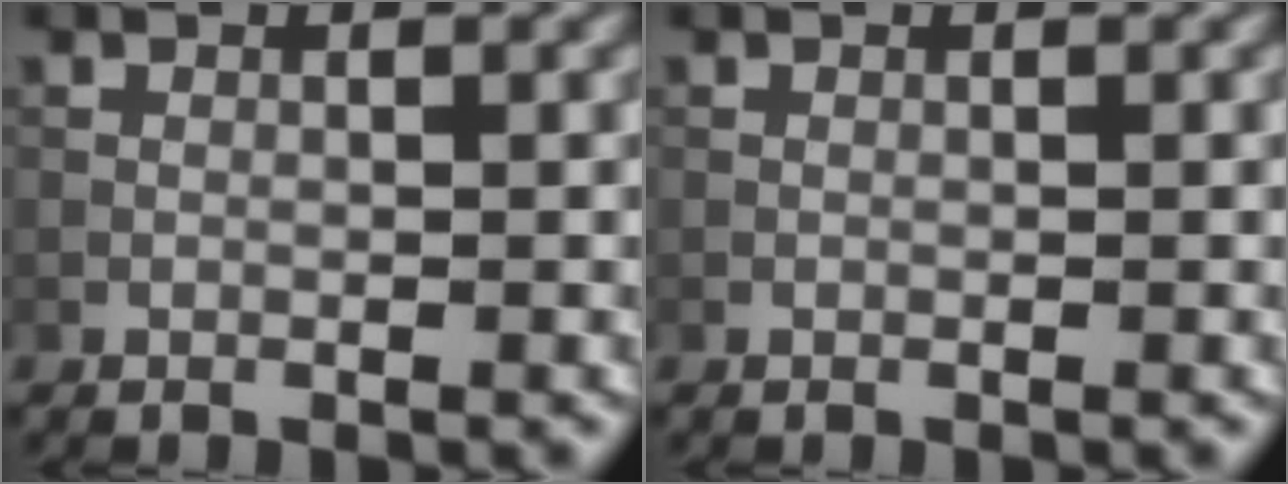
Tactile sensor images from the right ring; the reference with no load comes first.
{"total": 0.0}